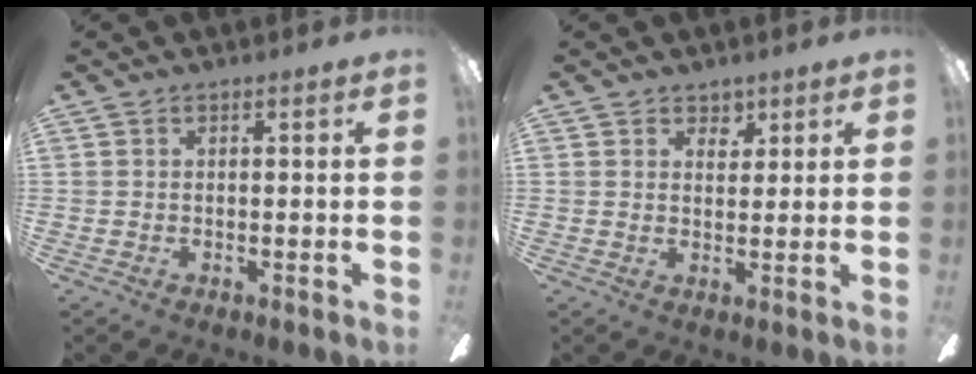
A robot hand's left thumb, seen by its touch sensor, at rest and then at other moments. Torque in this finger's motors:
{"motor_torque": [0.01, -0.26, -0.21, -0.32, -0.01]}